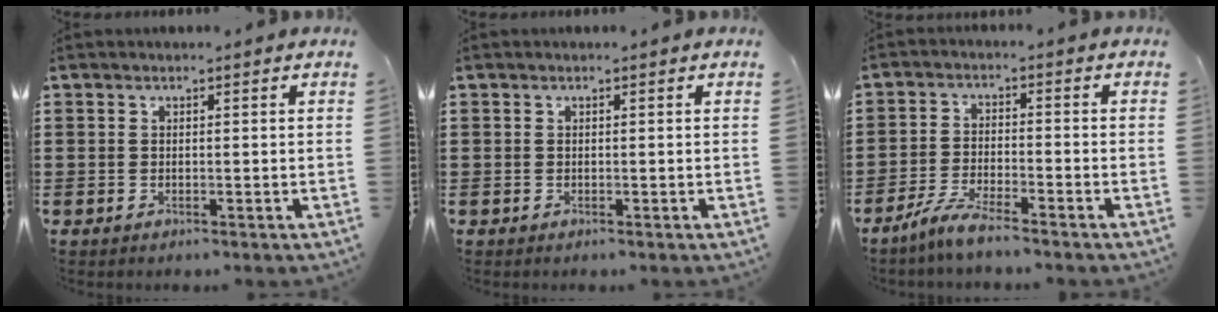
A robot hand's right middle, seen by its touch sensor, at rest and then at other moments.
{"total": 0.0}
{"total": 4.9, "force": [-4.3, 0.2, 2.3], "torque": [-0.059, -0.008, -0.086]}